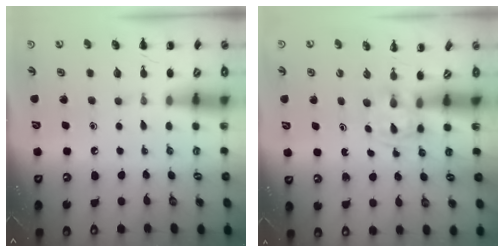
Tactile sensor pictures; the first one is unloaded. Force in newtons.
{"total": 1.5, "press": 1.4, "slide": 0.7}